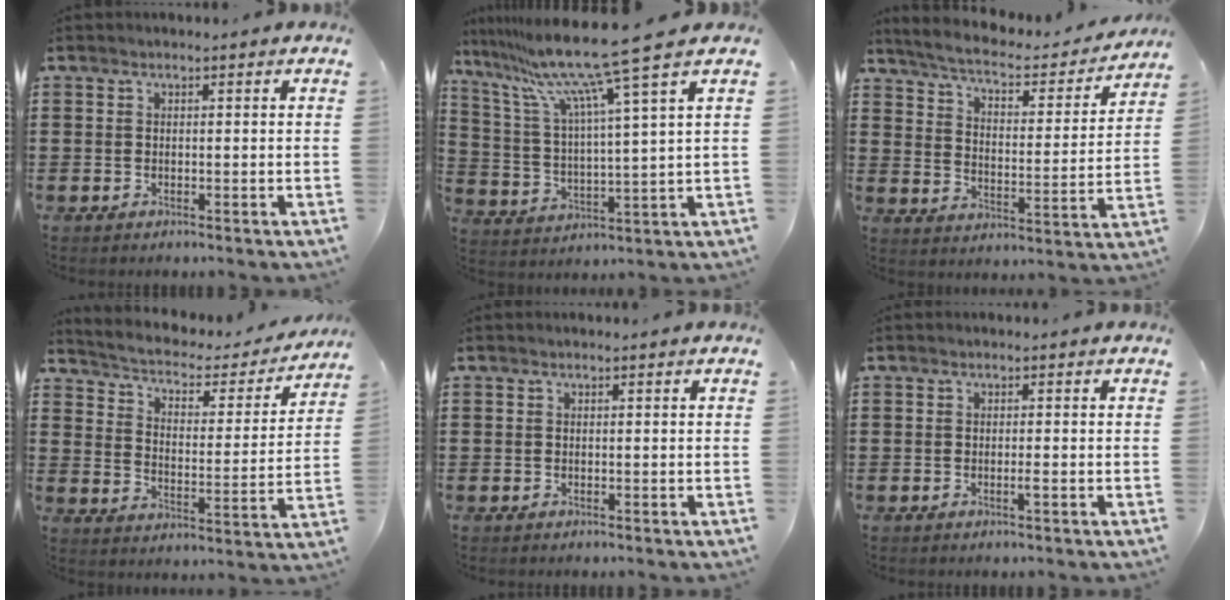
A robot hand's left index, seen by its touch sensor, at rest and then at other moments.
{"total": 11.8, "force": [8.9, -1.0, 7.6], "torque": [-0.182, -0.047, 0.140]}
{"total": 4.7, "force": [4.2, 0.7, 1.9], "torque": [-0.060, -0.028, 0.065]}
{"total": 2.5, "force": [2.1, 1.0, 1.1], "torque": [-0.037, -0.022, 0.023]}
{"total": 0.0}
{"total": 0.9, "force": [-0.2, -0.1, 0.8], "torque": [-0.015, -0.004, -0.003]}